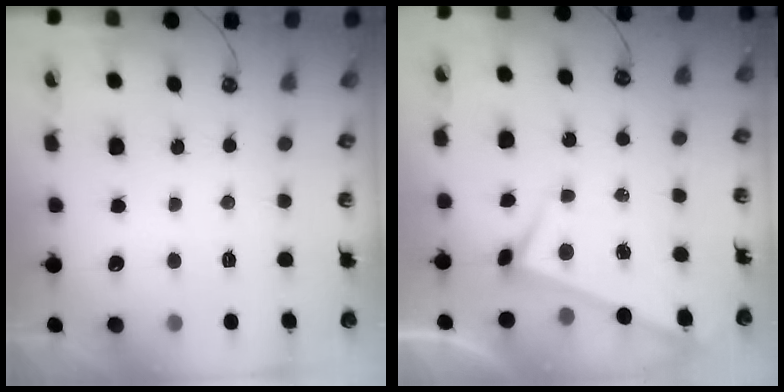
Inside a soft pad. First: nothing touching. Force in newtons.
{"total": 3.1, "press": 3.1, "slide": 0.2}